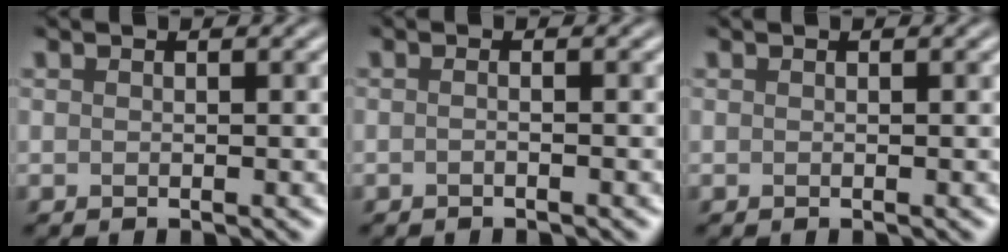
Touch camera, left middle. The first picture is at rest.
{"total": 0.8, "force": [-0.3, 0.3, 0.6], "torque": [-0.003, -0.004, -0.011]}
{"total": 0.0}